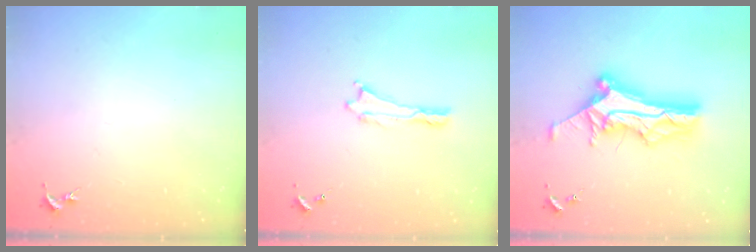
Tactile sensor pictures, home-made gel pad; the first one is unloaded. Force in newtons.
{"total": 0.0}
{"total": 11.5, "press": 11.5, "slide": 0.8}